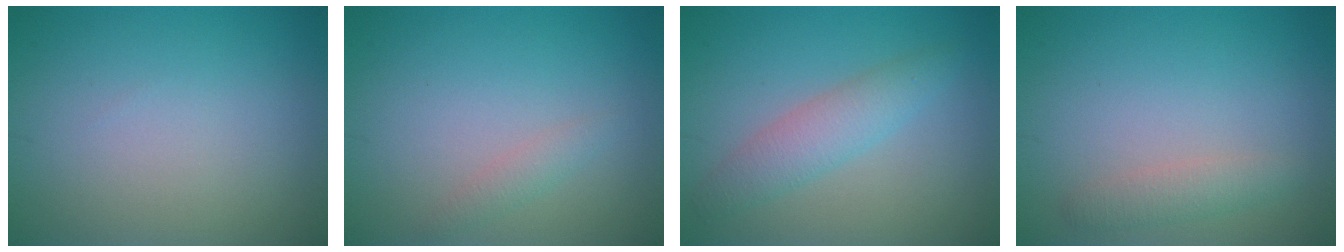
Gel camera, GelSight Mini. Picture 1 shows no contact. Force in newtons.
{"total": 1.1, "press": 1.1, "slide": 0.0}
{"total": 3.1, "press": 3.1, "slide": 0.2}
{"total": 1.7, "press": 1.7, "slide": 0.0}